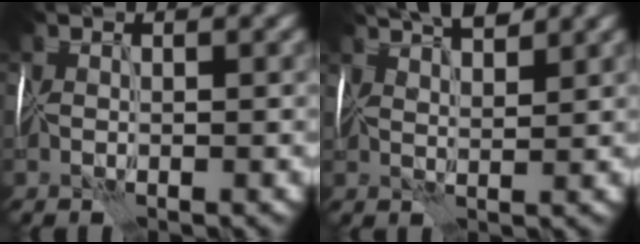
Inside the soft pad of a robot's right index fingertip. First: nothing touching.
{"total": 5.4, "force": [4.6, 1.2, 2.5], "torque": [-0.037, 0.027, 0.058]}